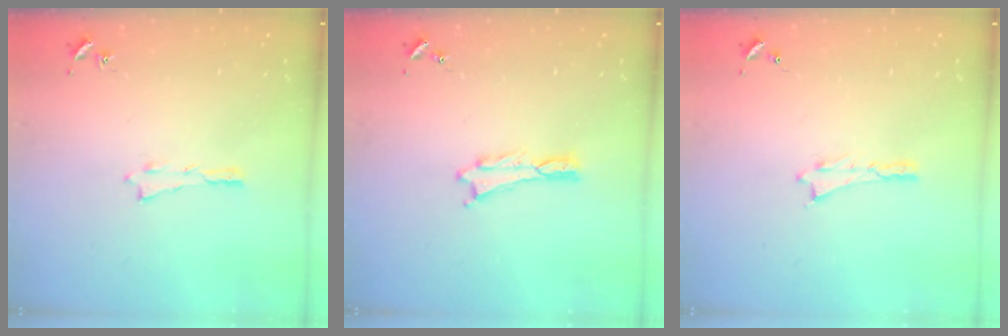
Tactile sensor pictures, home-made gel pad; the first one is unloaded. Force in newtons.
{"total": 0.0}
{"total": 0.0}